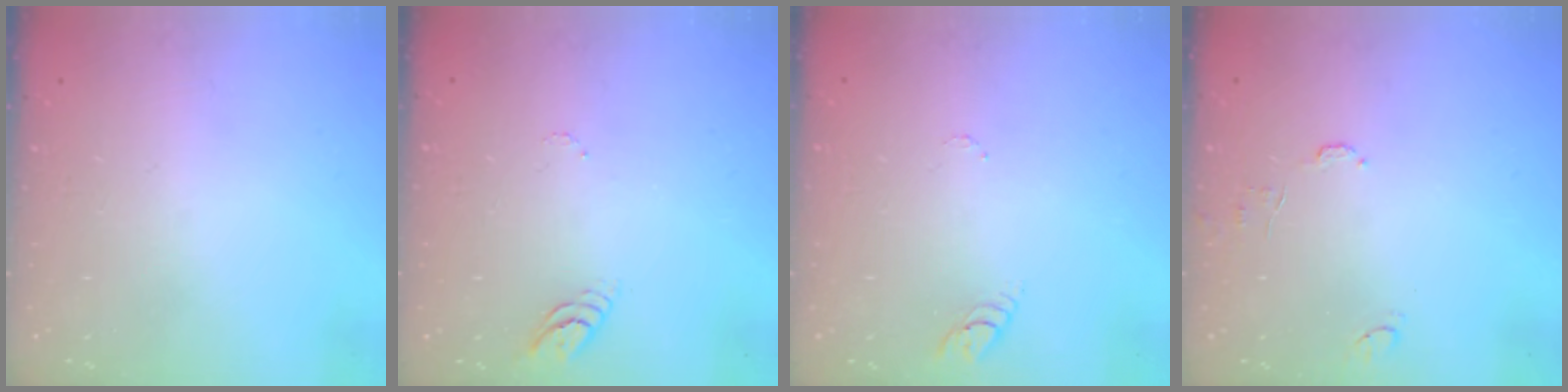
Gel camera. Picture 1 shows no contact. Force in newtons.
{"total": 3.5, "press": 3.4, "slide": 0.3}
{"total": 2.9, "press": 2.9, "slide": 0.4}
{"total": 6.4, "press": 6.4, "slide": 0.6}